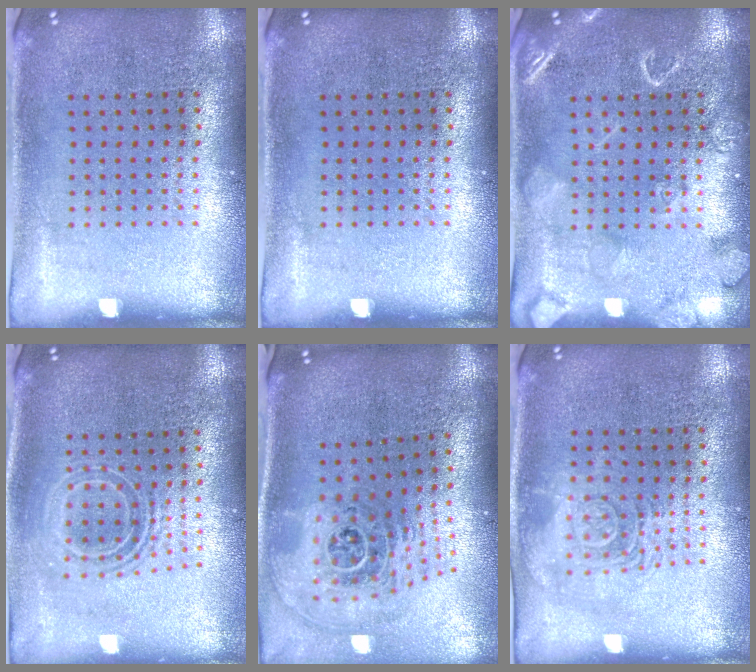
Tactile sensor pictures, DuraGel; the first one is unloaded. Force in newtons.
{"total": 0.0}
{"total": 2.9, "press": 2.9, "slide": 0.4}
{"total": 1.7, "press": 1.3, "slide": 1.0}
{"total": 2.5, "press": 1.8, "slide": 1.8}
{"total": 2.8, "press": 2.7, "slide": 0.4}